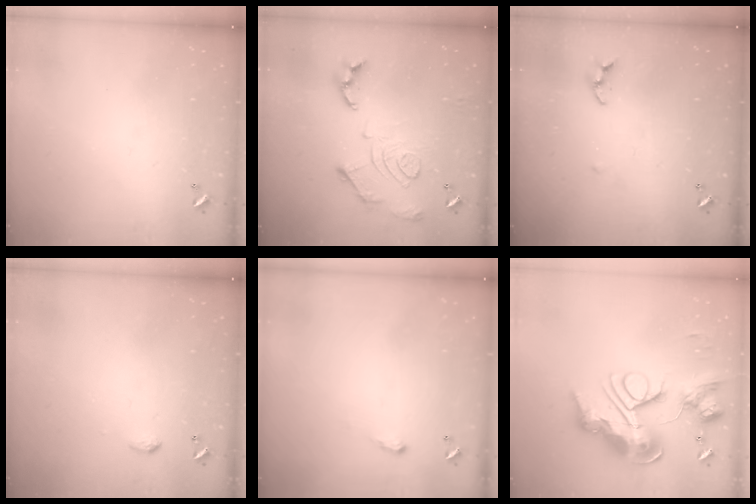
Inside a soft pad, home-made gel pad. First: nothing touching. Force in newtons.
{"total": 16.8, "press": 16.7, "slide": 1.6}
{"total": 4.3, "press": 4.3, "slide": 0.4}
{"total": 4.1, "press": 4.1, "slide": 0.6}
{"total": 2.0, "press": 2.0, "slide": 0.3}
{"total": 0.9, "press": 0.9, "slide": 0.0}